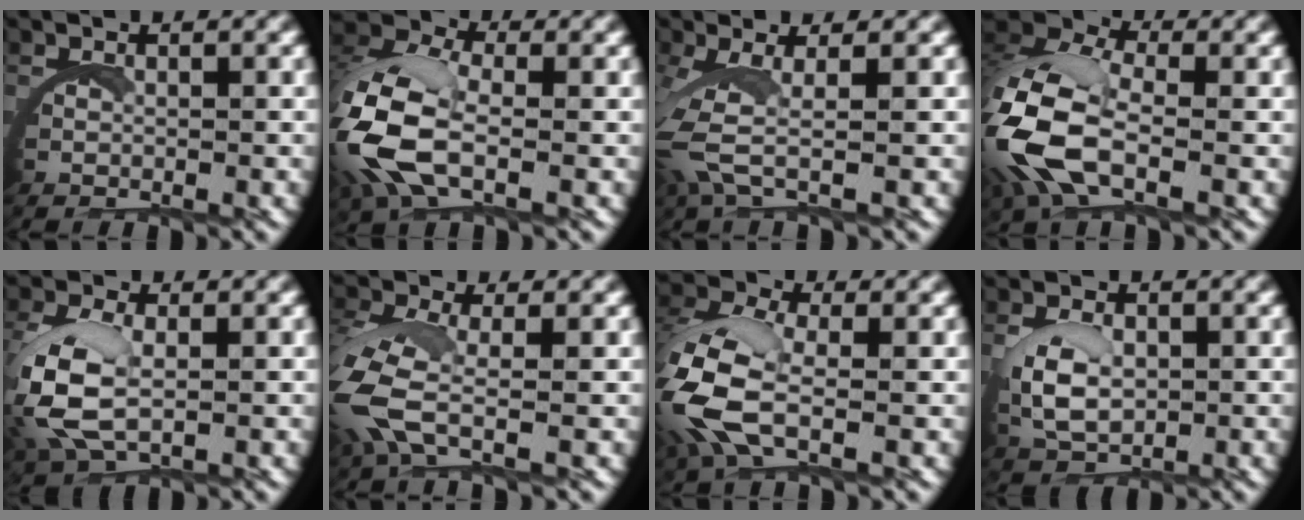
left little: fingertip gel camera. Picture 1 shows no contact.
{"total": 7.3, "force": [0.1, 4.2, 5.9], "torque": [-0.162, -0.009, 0.003]}
{"total": 3.8, "force": [0.9, 0.7, 3.6], "torque": [-0.104, -0.012, 0.023]}
{"total": 8.8, "force": [0.4, 5.3, 7.0], "torque": [-0.185, -0.013, 0.009]}
{"total": 5.9, "force": [0.4, 3.6, 4.6], "torque": [-0.141, -0.014, 0.020]}
{"total": 4.4, "force": [-0.2, 1.8, 4.0], "torque": [-0.117, -0.015, 0.003]}
{"total": 6.4, "force": [0.0, 3.4, 5.5], "torque": [-0.153, -0.011, 0.004]}
{"total": 3.8, "force": [0.6, 2.3, 3.0], "torque": [-0.078, -0.008, 0.020]}